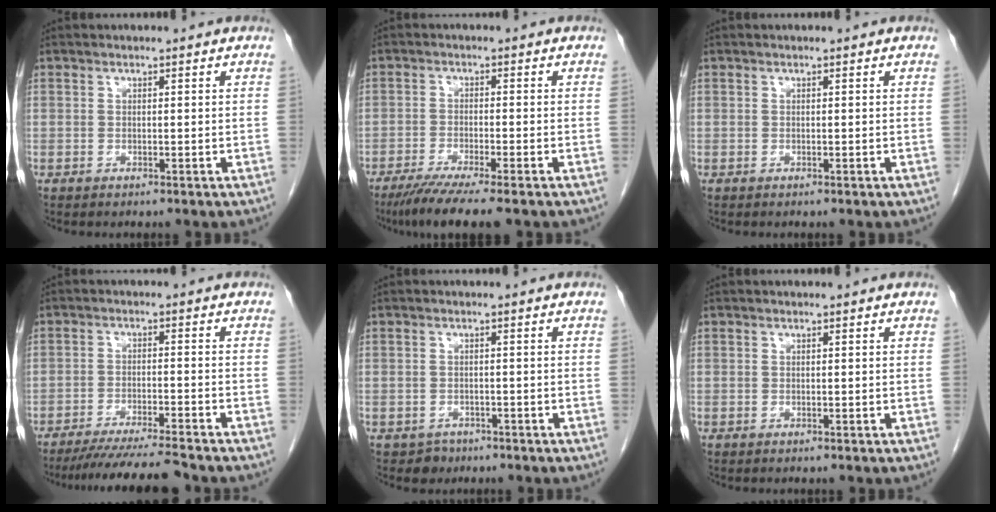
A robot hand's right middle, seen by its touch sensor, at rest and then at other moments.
{"total": 7.7, "force": [-5.9, -0.3, 4.9], "torque": [-0.076, -0.020, -0.097]}
{"total": 0.0}
{"total": 10.1, "force": [-9.2, -0.9, 4.1], "torque": [-0.052, -0.020, -0.149]}
{"total": 1.9, "force": [-1.2, 1.5, 0.0], "torque": [-0.003, 0.007, -0.017]}
{"total": 0.0}